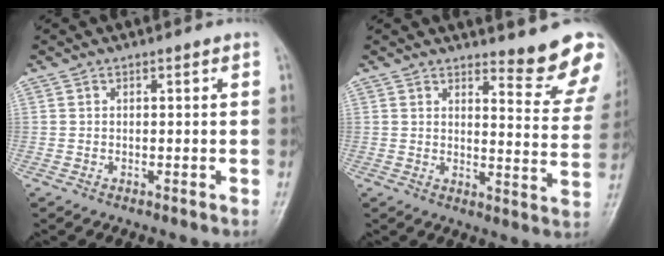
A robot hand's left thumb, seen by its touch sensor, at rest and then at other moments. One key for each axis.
{"total": 10.8, "fx": 9.6, "fy": 1.9, "fz": 4.5, "tx": -0.026, "ty": -0.096, "tz": 0.103}